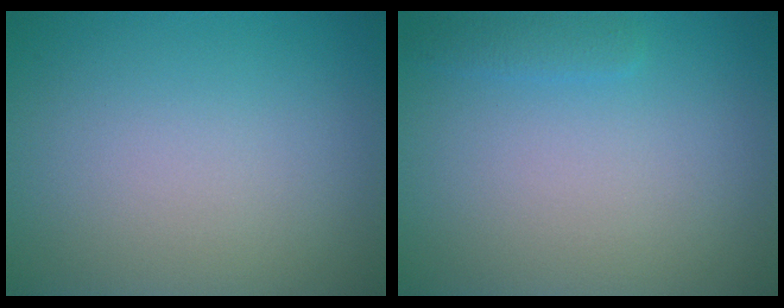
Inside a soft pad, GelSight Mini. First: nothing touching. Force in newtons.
{"total": 0.9, "press": 0.9, "slide": 0.0}